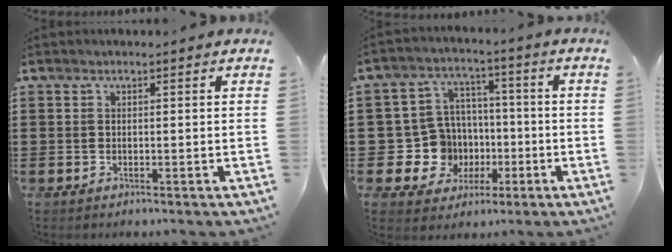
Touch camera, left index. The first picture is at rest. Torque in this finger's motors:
{"motor_torque": [0.97, 0.27, 0.36, 0.00]}